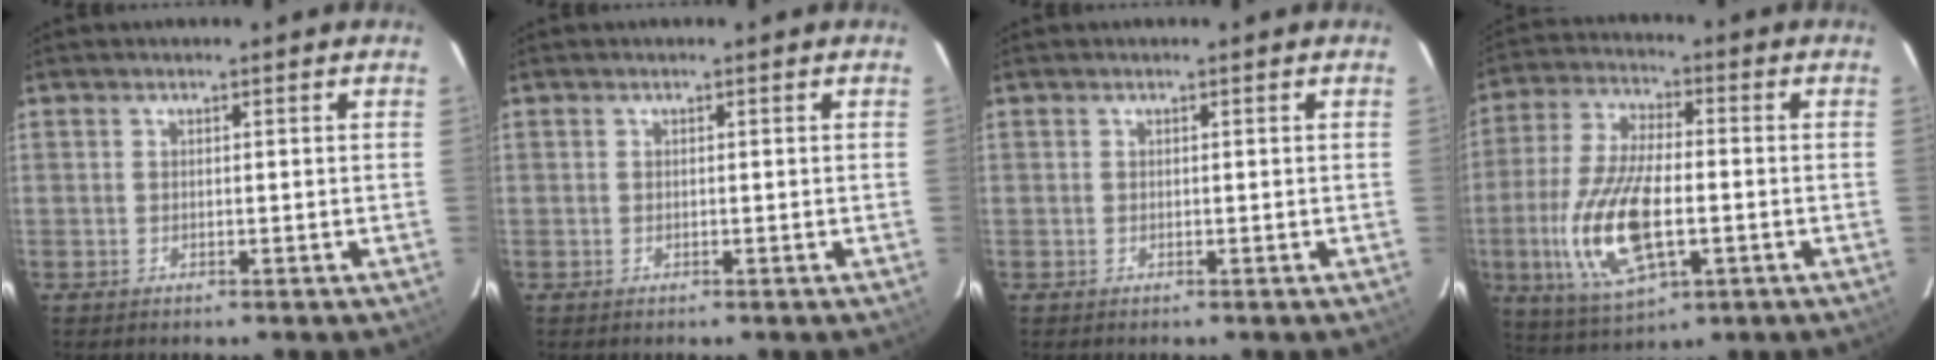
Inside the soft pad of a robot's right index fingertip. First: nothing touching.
{"total": 0.0}
{"total": 0.0}
{"total": 16.7, "force": [-3.9, 6.9, 14.7], "torque": [-0.314, -0.011, -0.068]}